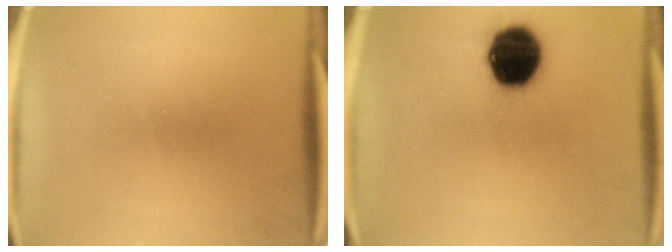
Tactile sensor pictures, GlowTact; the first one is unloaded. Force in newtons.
{"total": 17.2}